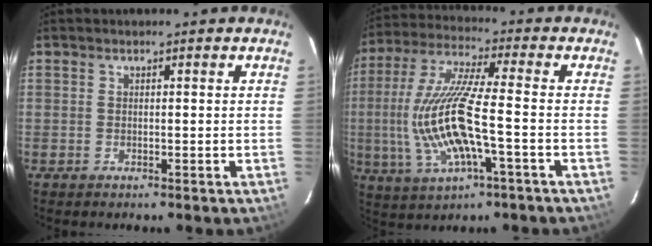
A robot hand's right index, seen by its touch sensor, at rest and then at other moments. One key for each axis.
{"total": 15.4, "fx": -2.9, "fy": 3.1, "fz": 14.8, "tx": -0.304, "ty": -0.008, "tz": -0.050}